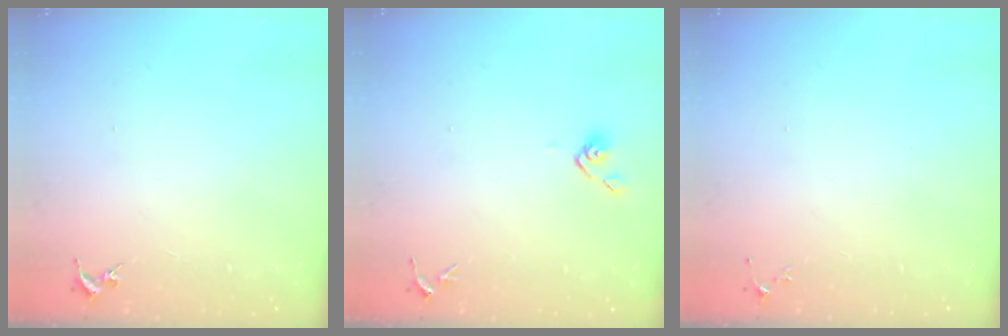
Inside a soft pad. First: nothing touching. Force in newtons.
{"total": 4.2, "press": 4.1, "slide": 1.1}
{"total": 3.5, "press": 3.5, "slide": 0.5}